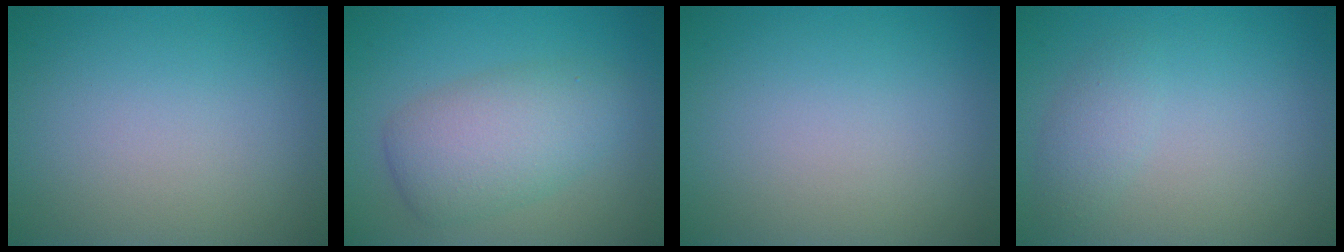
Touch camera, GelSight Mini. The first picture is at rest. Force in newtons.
{"total": 5.3, "press": 5.3, "slide": 0.1}
{"total": 0.0}
{"total": 1.6, "press": 1.6, "slide": 0.1}